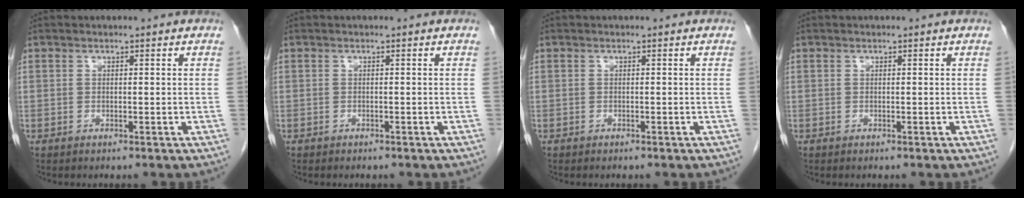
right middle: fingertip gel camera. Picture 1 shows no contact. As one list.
[{"total": 0.5, "force": [-0.5, 0.2, 0.2], "torque": [-0.015, -0.002, -0.007]}, {"total": 0.0}, {"total": 0.0}]